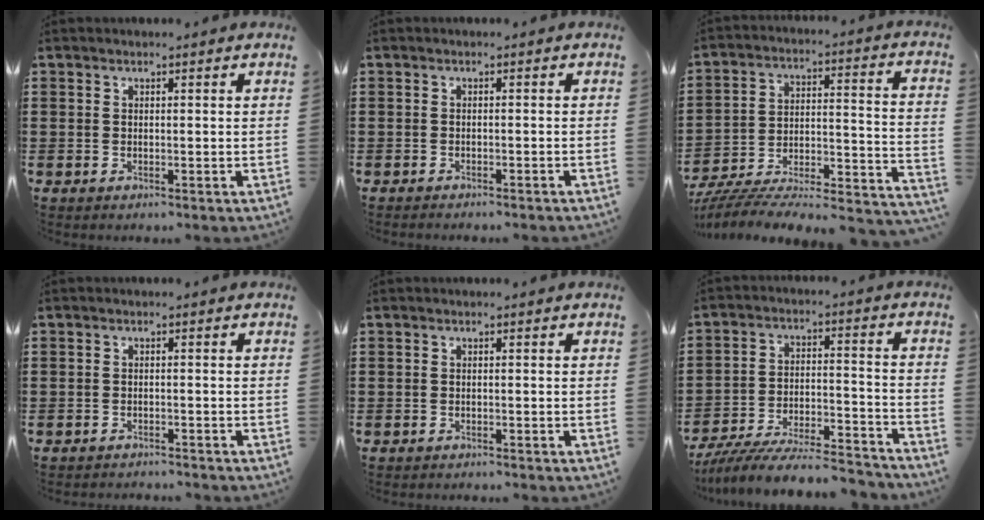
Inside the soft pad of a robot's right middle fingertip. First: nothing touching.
{"total": 1.0, "force": [-1.0, 0.0, 0.0], "torque": [-0.003, 0.002, -0.021]}
{"total": 5.1, "force": [-4.6, 1.0, 1.8], "torque": [-0.033, -0.015, -0.097]}
{"total": 1.6, "force": [-1.6, 0.1, -0.1], "torque": [-0.002, 0.003, -0.036]}
{"total": 0.8, "force": [-0.8, 0.1, 0.0], "torque": [-0.001, 0.002, -0.017]}
{"total": 9.0, "force": [-8.4, 1.0, 3.0], "torque": [-0.049, 0.012, -0.165]}